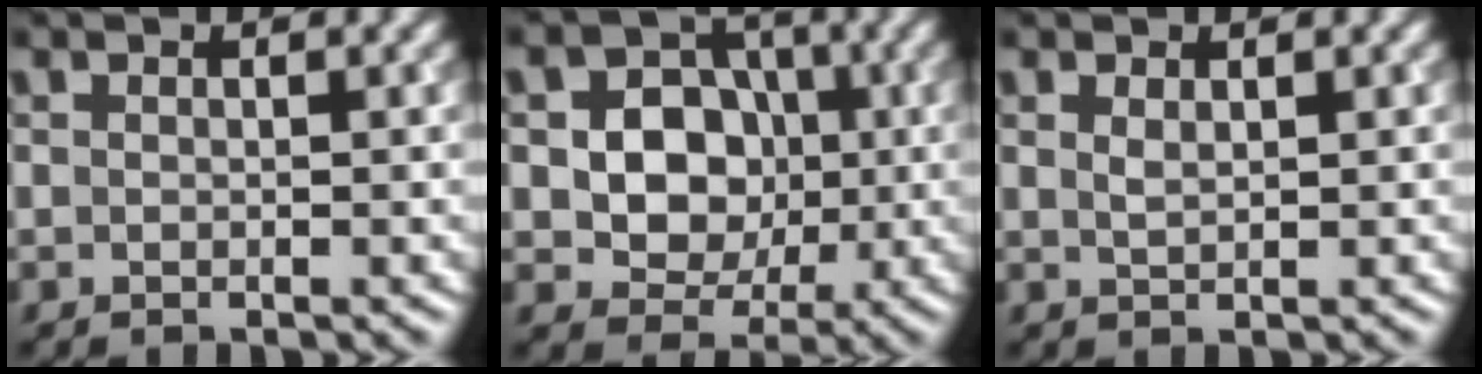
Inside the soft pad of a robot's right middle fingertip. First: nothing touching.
{"total": 7.1, "force": [0.1, 6.1, 3.5], "torque": [-0.046, 0.015, -0.011]}
{"total": 0.8, "force": [0.5, 0.2, 0.5], "torque": [-0.014, -0.001, 0.011]}